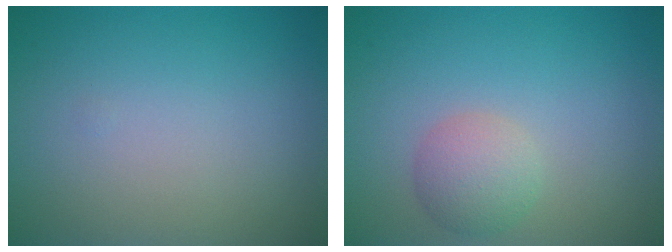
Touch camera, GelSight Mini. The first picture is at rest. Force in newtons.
{"total": 2.7, "press": 2.7, "slide": 0.1}